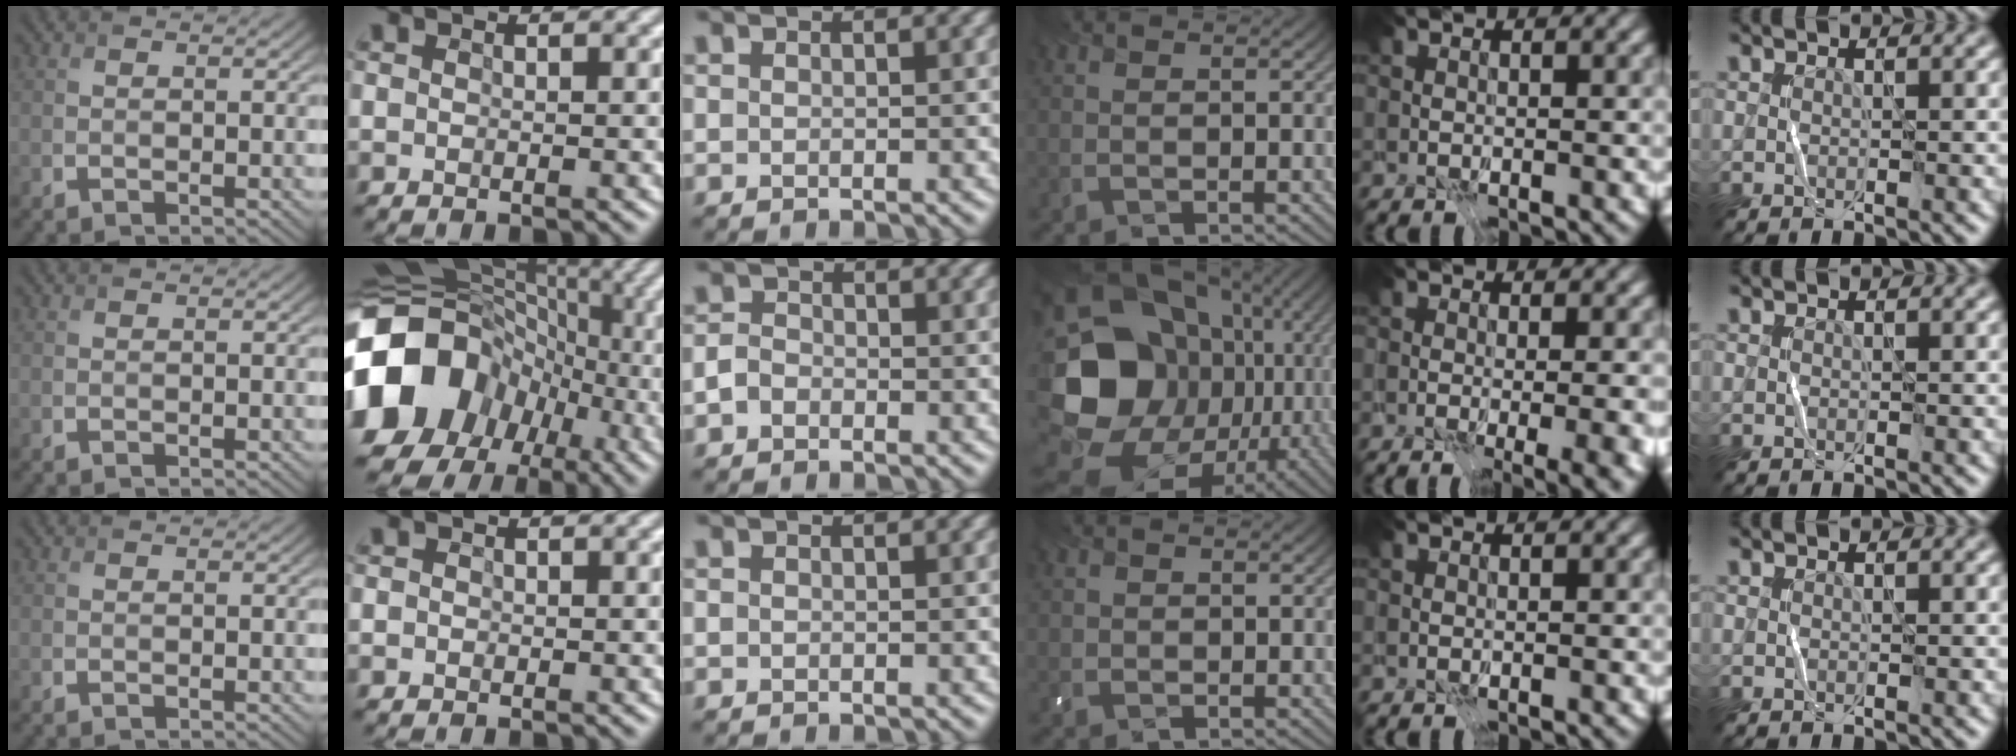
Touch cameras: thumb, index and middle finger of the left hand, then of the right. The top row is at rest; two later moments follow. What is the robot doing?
{"motion": "fold", "object": "receipt paper"}